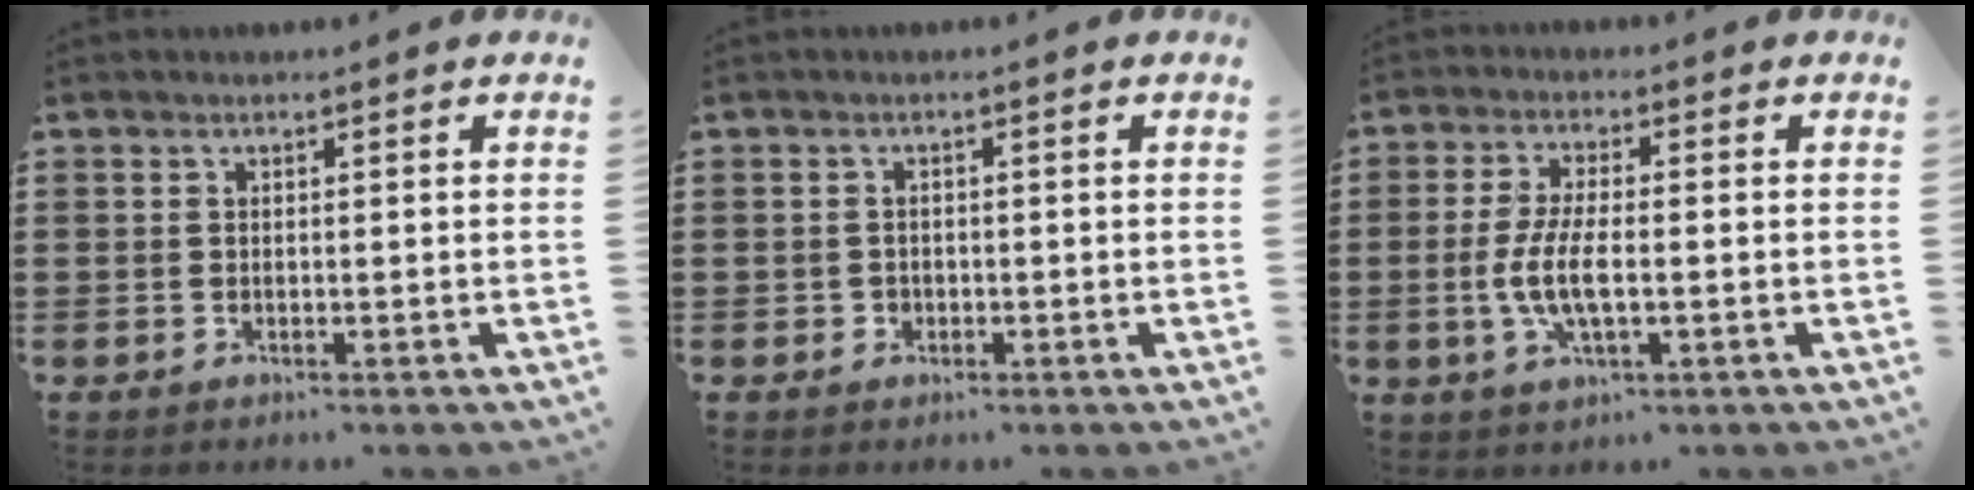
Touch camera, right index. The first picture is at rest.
{"total": 1.1, "force": [-0.4, 1.0, 0.2], "torque": [-0.007, 0.004, -0.011]}
{"total": 6.5, "force": [-1.1, 2.3, 5.9], "torque": [-0.130, -0.003, -0.027]}